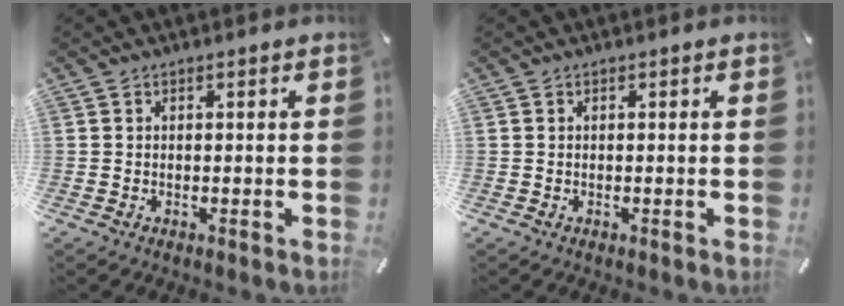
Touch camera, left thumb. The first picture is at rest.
{"total": 0.0}